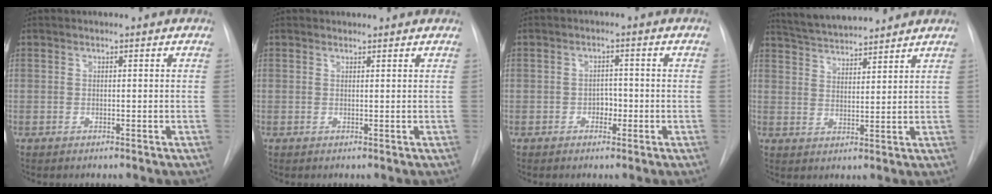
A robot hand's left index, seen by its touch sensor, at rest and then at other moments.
{"total": 1.3, "force": [1.2, 0.3, 0.0], "torque": [-0.011, 0.006, 0.016]}
{"total": 2.1, "force": [-0.8, 1.5, 1.3], "torque": [-0.014, 0.008, -0.012]}
{"total": 10.2, "force": [9.6, 1.0, 3.3], "torque": [-0.062, 0.023, 0.160]}